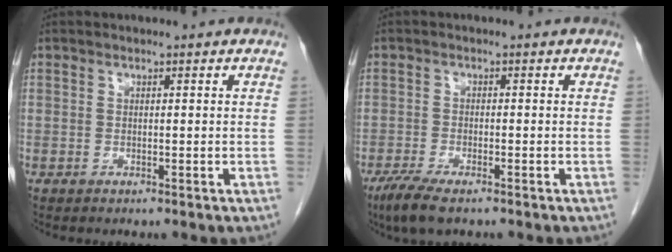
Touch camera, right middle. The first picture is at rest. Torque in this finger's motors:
{"motor_torque": [0.57, -0.37, 0.07, 0.04]}